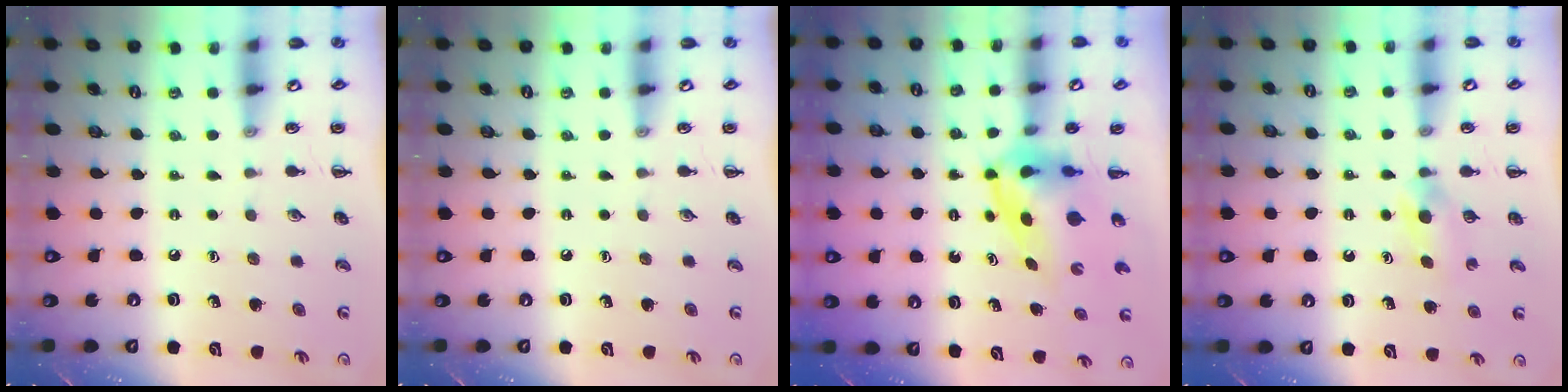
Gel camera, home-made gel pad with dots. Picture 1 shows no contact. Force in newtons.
{"total": 0.0}
{"total": 4.3, "press": 4.2, "slide": 1.1}
{"total": 3.4, "press": 3.2, "slide": 1.2}